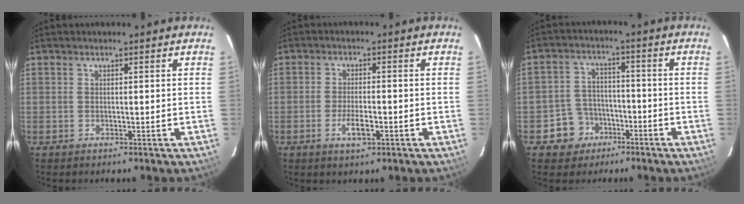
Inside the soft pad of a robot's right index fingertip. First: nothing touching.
{"total": 4.4, "force": [-1.9, 1.4, 3.8], "torque": [-0.077, -0.006, -0.032]}
{"total": 6.9, "force": [-3.8, 5.8, 0.7], "torque": [-0.034, 0.030, -0.052]}